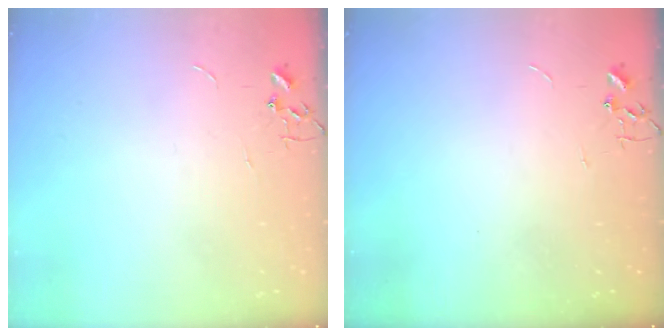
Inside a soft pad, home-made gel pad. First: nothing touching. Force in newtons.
{"total": 0.0}